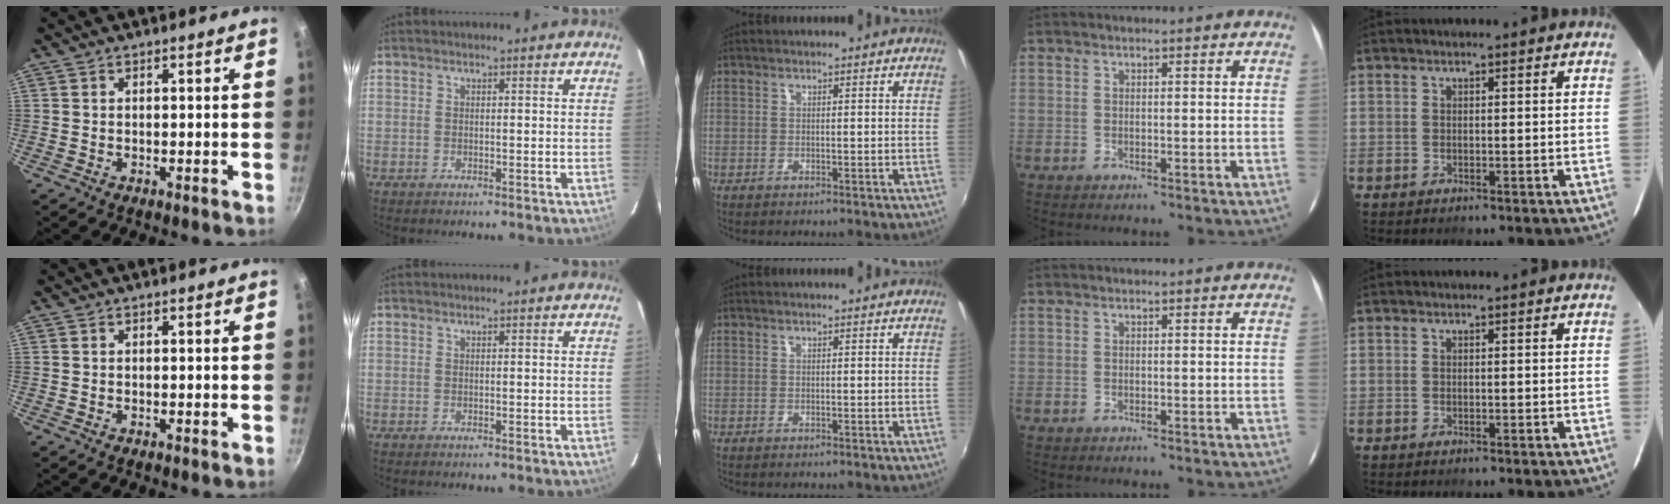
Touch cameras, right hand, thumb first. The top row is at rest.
{}